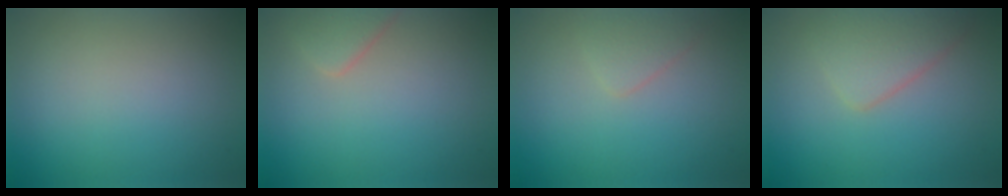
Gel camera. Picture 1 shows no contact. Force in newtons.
{"total": 1.9, "press": 1.9, "slide": 0.2}
{"total": 1.4, "press": 1.4, "slide": 0.0}
{"total": 3.2, "press": 3.2, "slide": 0.1}